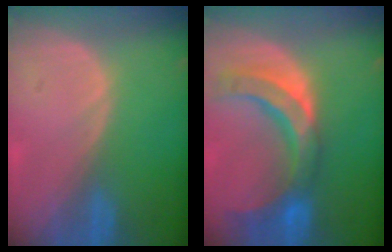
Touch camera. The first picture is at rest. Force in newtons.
{"total": 10.8, "press": 9.4, "slide": 5.2}